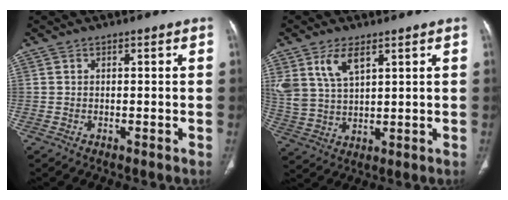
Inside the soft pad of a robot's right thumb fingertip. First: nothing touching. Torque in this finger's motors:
{"motor_torque": [0.17, 0.17, 0.70, 0.86, 0.24]}